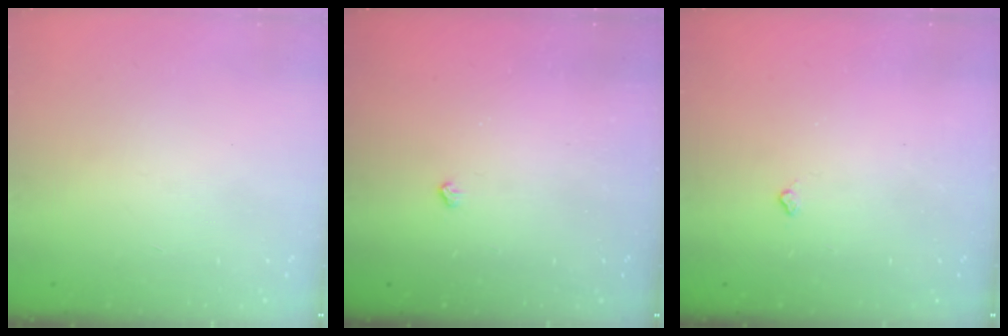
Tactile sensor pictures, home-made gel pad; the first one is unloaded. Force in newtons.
{"total": 2.5, "press": 2.4, "slide": 0.5}
{"total": 2.7, "press": 2.6, "slide": 0.4}